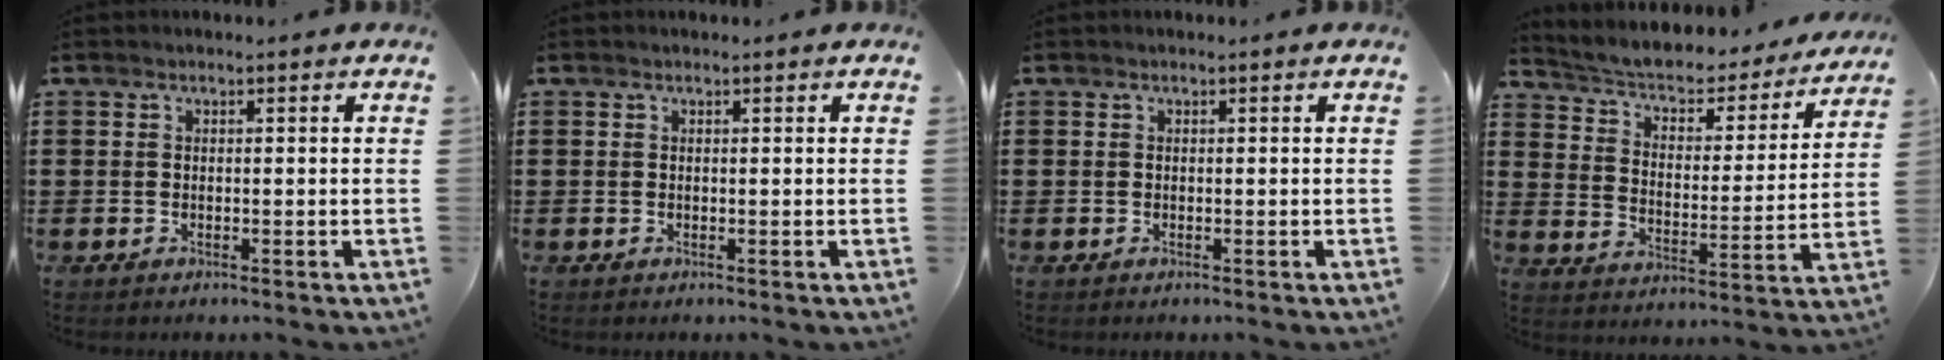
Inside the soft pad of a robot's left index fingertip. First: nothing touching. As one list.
[{"total": 0.0}, {"total": 0.0}, {"total": 3.6, "force": [2.8, 1.5, 1.6], "torque": [-0.049, -0.025, 0.036]}]